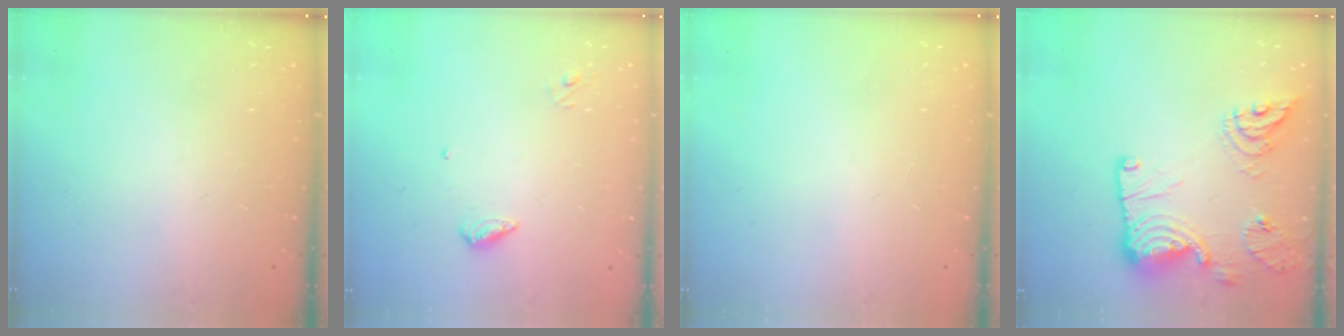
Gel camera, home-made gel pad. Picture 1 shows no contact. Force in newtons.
{"total": 6.0, "press": 6.0, "slide": 0.6}
{"total": 0.0}
{"total": 19.2, "press": 19.2, "slide": 1.1}